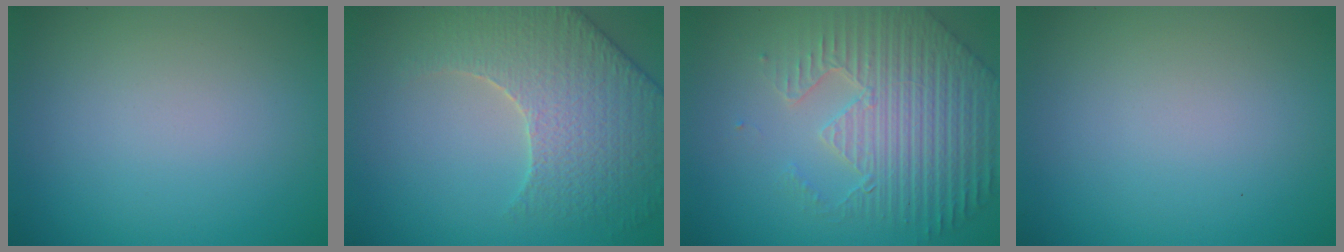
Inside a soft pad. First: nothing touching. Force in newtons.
{"total": 5.7, "press": 5.2, "slide": 2.1}
{"total": 6.7, "press": 5.3, "slide": 4.2}
{"total": 0.0}